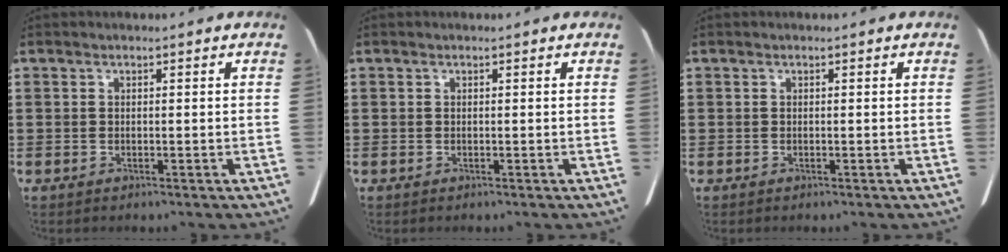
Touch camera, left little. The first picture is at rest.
{"total": 0.0}
{"total": 0.0}